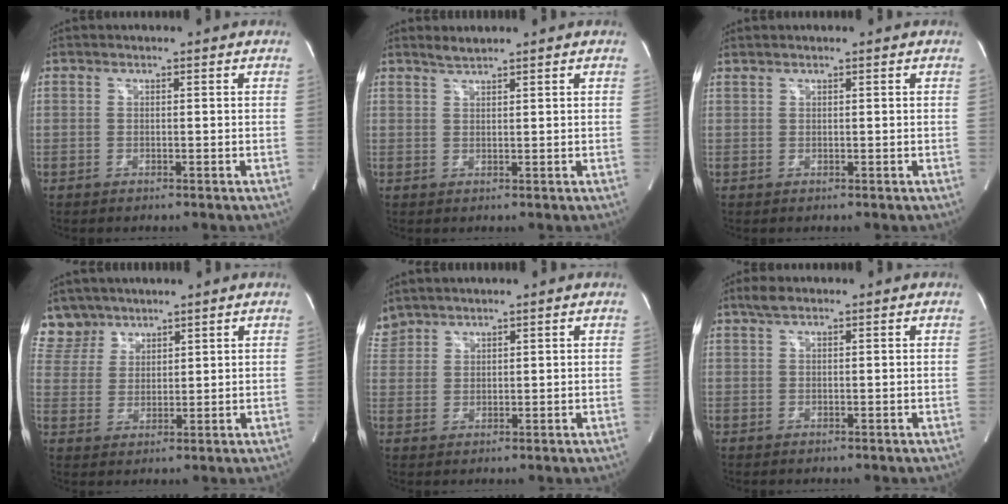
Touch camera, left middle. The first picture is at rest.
{"total": 1.5, "force": [1.5, -0.2, 0.4], "torque": [-0.009, 0.003, 0.033]}
{"total": 0.6, "force": [0.6, -0.1, 0.0], "torque": [-0.005, 0.004, 0.017]}
{"total": 5.9, "force": [5.1, 3.0, -0.3], "torque": [0.007, 0.006, 0.111]}
{"total": 3.9, "force": [3.6, 1.4, 0.0], "torque": [-0.010, 0.018, 0.081]}
{"total": 1.9, "force": [1.4, 0.5, 1.1], "torque": [-0.029, 0.013, 0.028]}